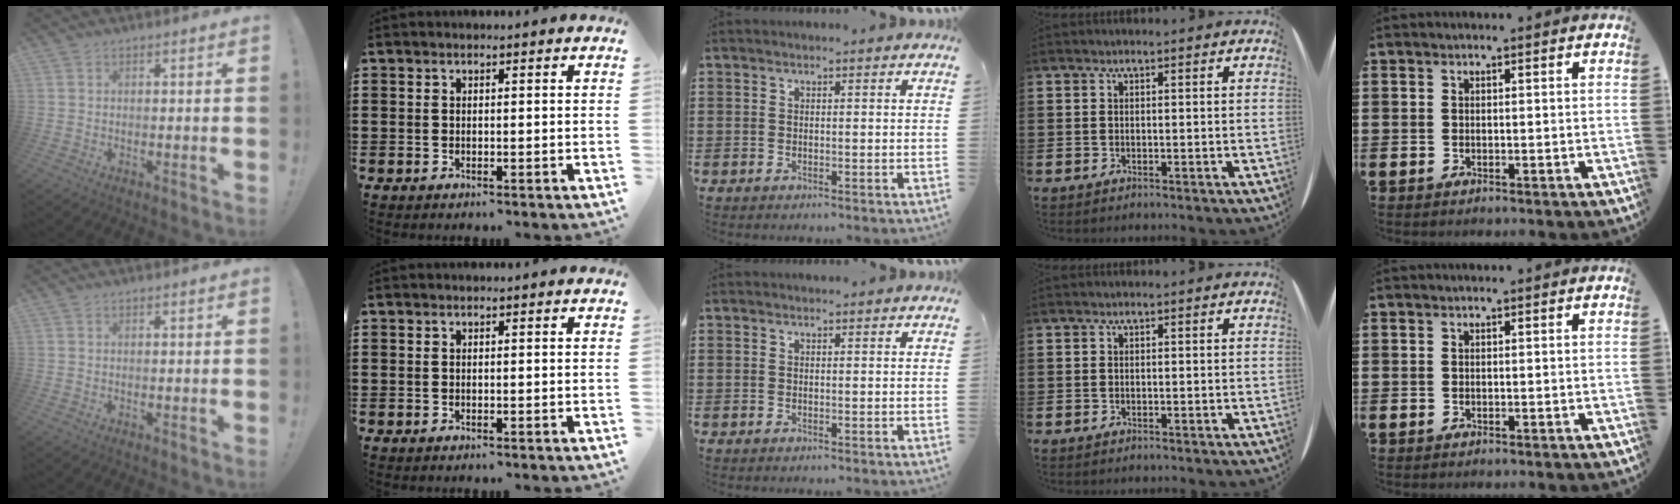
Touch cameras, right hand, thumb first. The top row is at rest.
{}